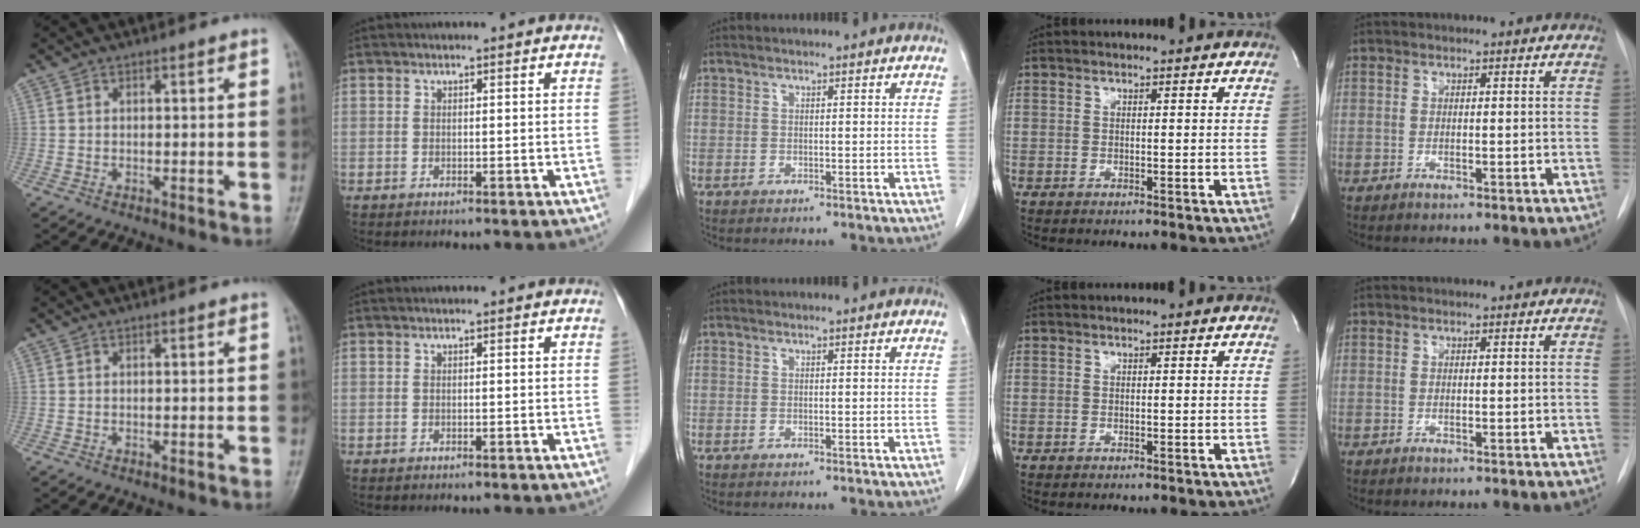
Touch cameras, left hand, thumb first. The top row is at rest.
{}